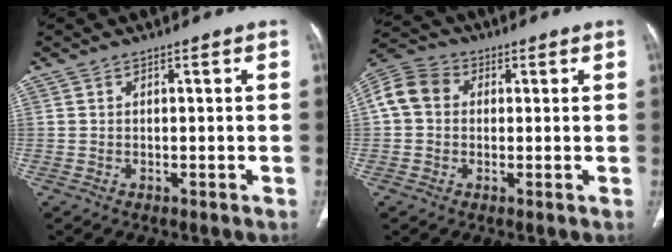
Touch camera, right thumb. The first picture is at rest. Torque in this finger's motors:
{"motor_torque": [0.19, 0.18, 0.30, -0.32, 0.05]}